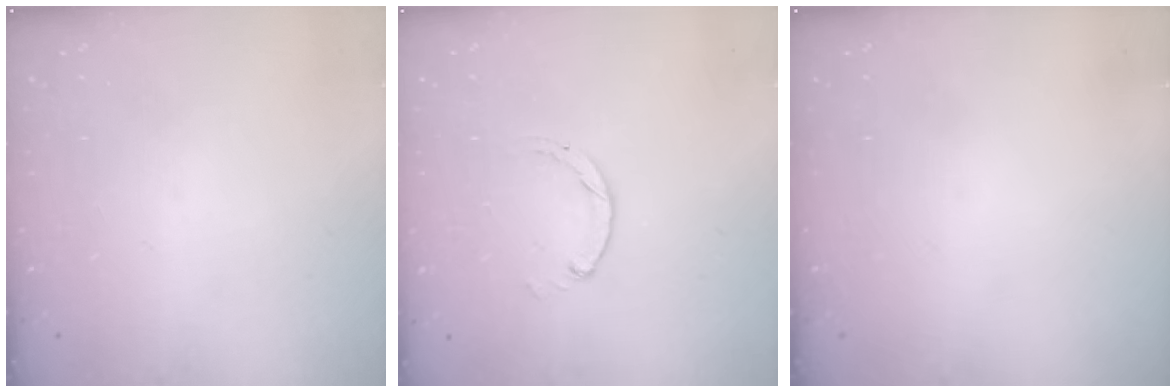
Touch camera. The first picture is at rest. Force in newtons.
{"total": 0.7, "press": 0.7, "slide": 0.2}
{"total": 0.0}